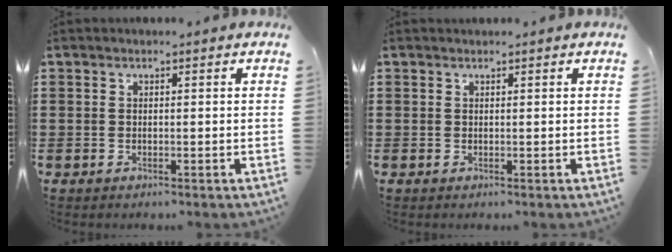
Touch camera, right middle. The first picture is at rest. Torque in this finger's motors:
{"motor_torque": [0.00, 0.00, 0.00, 0.01]}